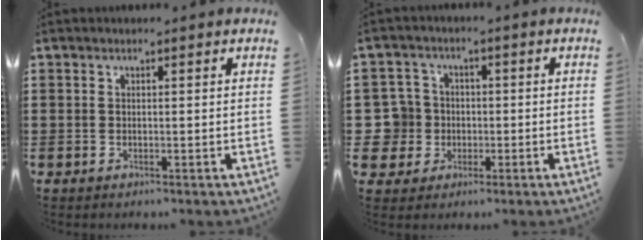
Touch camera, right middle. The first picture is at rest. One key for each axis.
{"total": 6.6, "fx": -0.5, "fy": 6.5, "fz": 1.2, "tx": -0.072, "ty": 0.004, "tz": -0.010}